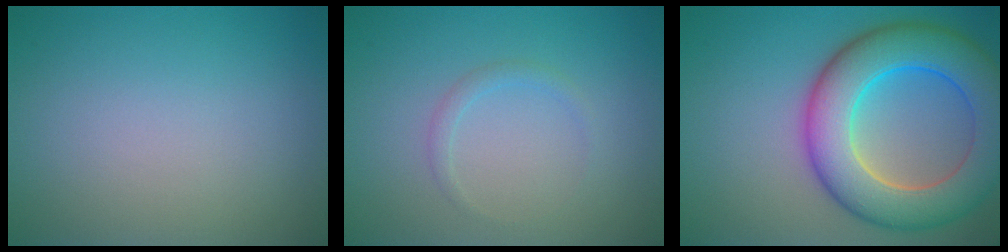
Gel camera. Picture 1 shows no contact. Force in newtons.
{"total": 1.0, "press": 1.0, "slide": 0.0}
{"total": 10.3, "press": 10.3, "slide": 0.4}